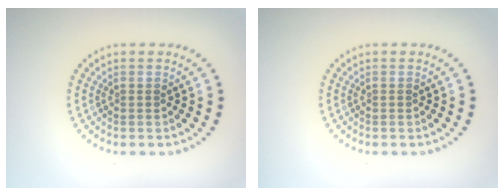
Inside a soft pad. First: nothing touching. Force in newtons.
{"total": 0.0}